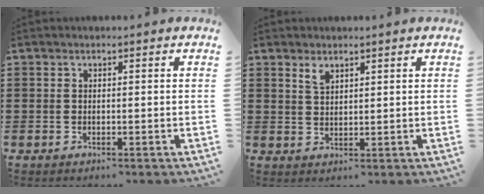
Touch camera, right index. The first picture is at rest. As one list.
[{"total": 2.1, "force": [1.6, 0.9, 0.9], "torque": [-0.023, 0.002, 0.030]}]